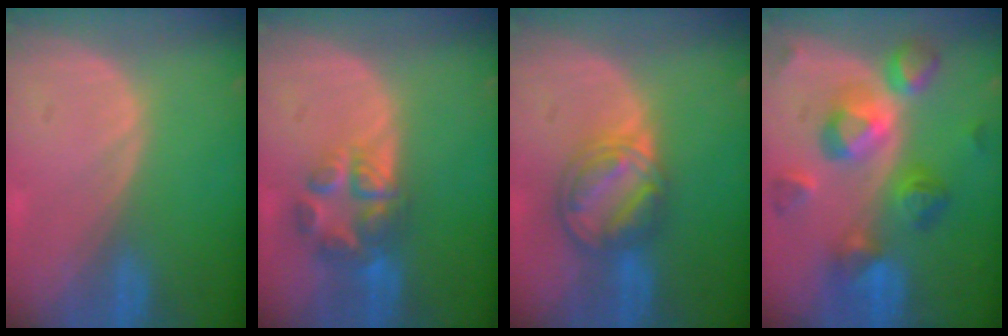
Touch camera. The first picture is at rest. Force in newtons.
{"total": 7.0, "press": 5.9, "slide": 3.7}
{"total": 8.0, "press": 6.9, "slide": 4.0}
{"total": 10.2, "press": 10.2, "slide": 0.8}